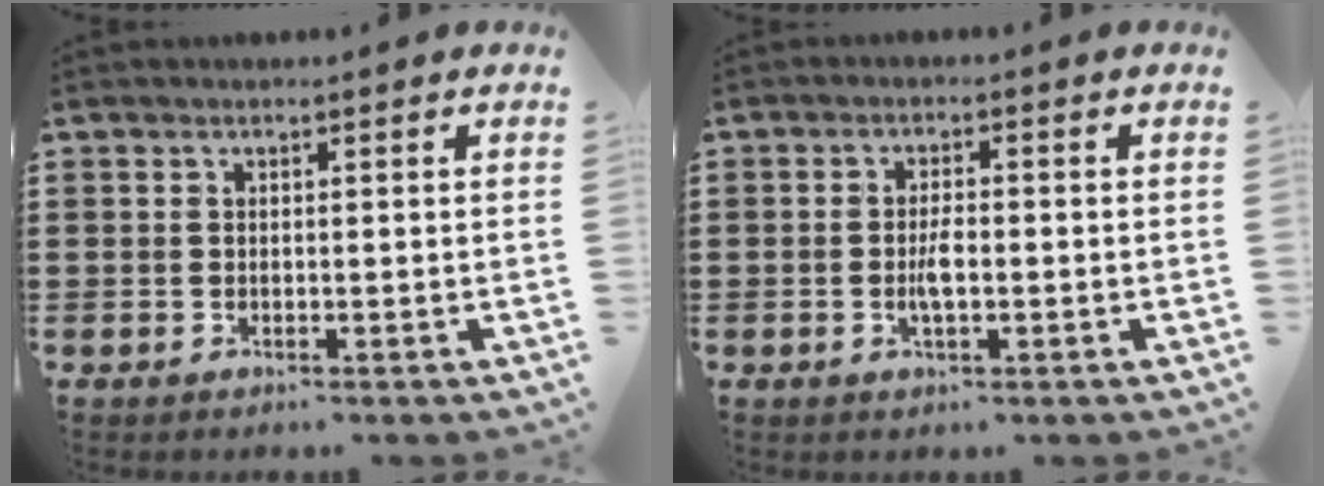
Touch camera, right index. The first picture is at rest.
{"total": 3.2, "force": [-0.6, 1.1, 3.0], "torque": [-0.067, -0.003, -0.016]}